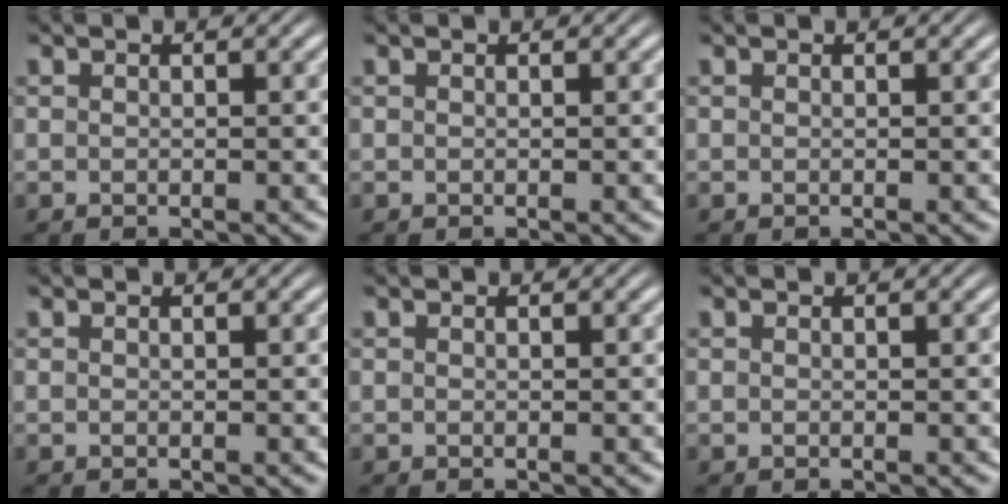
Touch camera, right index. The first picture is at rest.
{"total": 0.0}
{"total": 0.0}
{"total": 0.0}
{"total": 0.0}
{"total": 0.0}